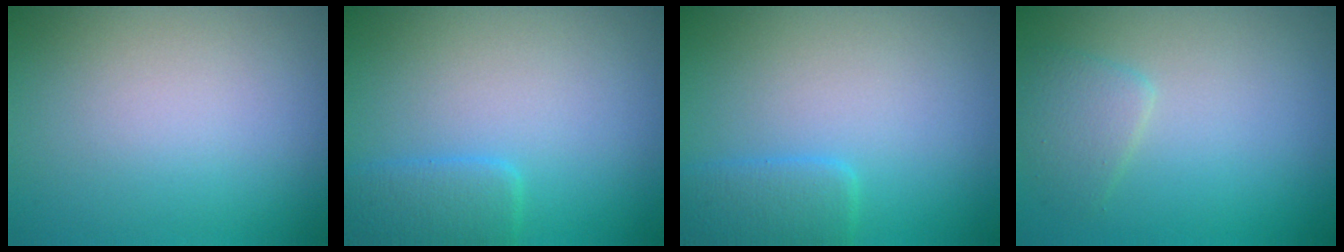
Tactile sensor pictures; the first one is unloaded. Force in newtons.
{"total": 2.7, "press": 2.7, "slide": 0.1}
{"total": 2.7, "press": 2.7, "slide": 0.1}
{"total": 1.9, "press": 1.9, "slide": 0.1}